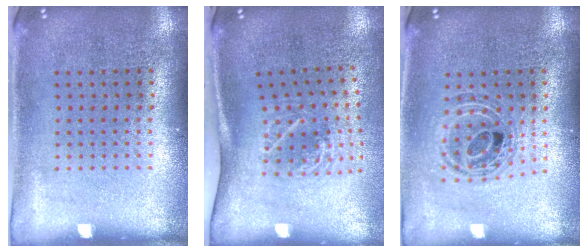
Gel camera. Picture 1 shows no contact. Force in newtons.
{"total": 2.0, "press": 1.3, "slide": 1.5}
{"total": 0.8, "press": 0.8, "slide": 0.1}